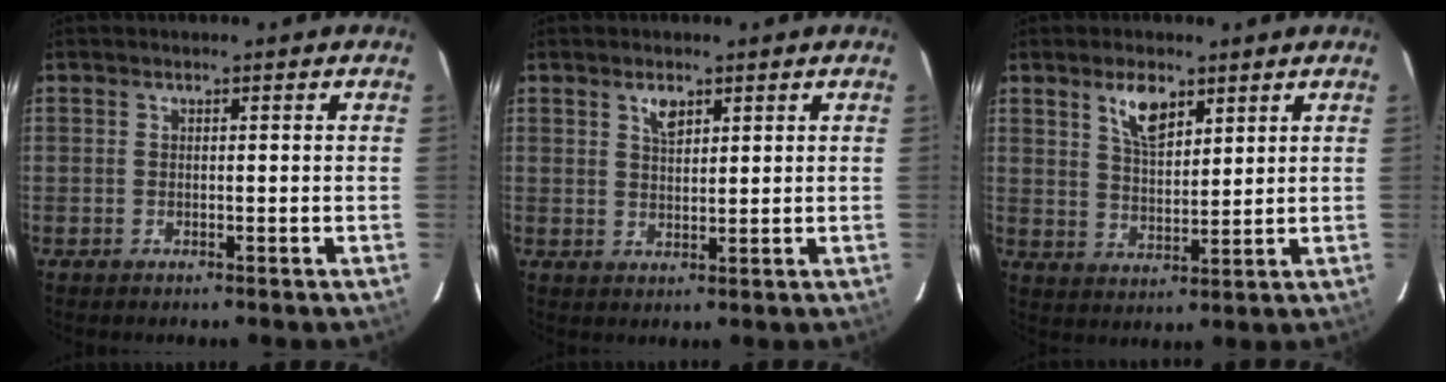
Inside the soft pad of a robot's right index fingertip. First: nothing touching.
{"total": 3.0, "force": [1.8, 1.5, 1.9], "torque": [-0.030, 0.003, 0.033]}
{"total": 6.8, "force": [4.2, 3.0, 4.6], "torque": [-0.078, 0.004, 0.080]}